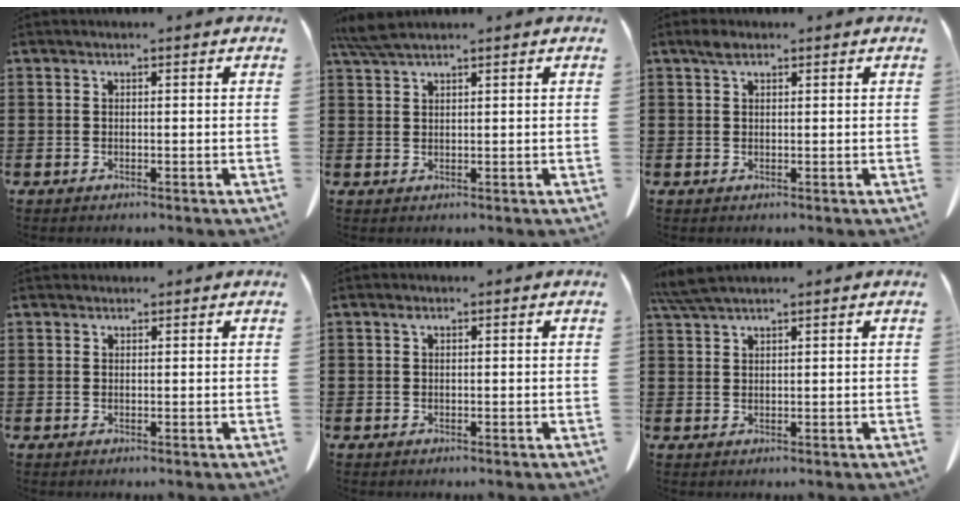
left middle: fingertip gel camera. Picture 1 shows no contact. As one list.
[{"total": 3.3, "force": [2.6, 0.3, 2.1], "torque": [-0.047, 0.001, 0.050]}, {"total": 1.8, "force": [1.1, 1.0, 0.9], "torque": [-0.023, 0.004, 0.021]}, {"total": 0.8, "force": [0.7, 0.3, 0.0], "torque": [-0.002, 0.000, 0.015]}, {"total": 0.7, "force": [0.3, 0.4, 0.5], "torque": [-0.012, 0.003, 0.006]}, {"total": 3.8, "force": [3.1, 0.4, 2.2], "torque": [-0.050, 0.000, 0.059]}]